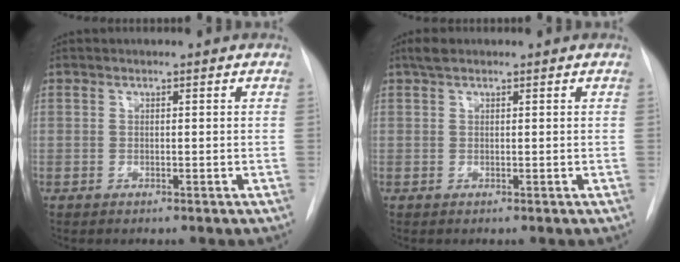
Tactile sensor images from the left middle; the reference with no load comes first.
{"total": 1.4, "force": [1.0, 0.6, 0.8], "torque": [-0.014, 0.016, 0.017]}